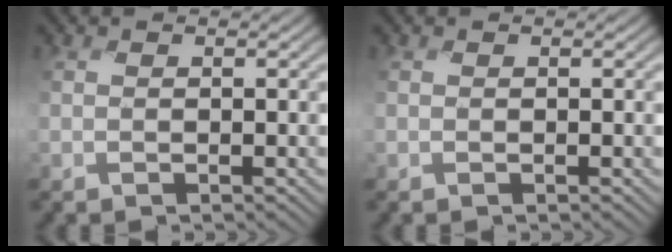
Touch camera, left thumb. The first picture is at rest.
{"total": 0.0}